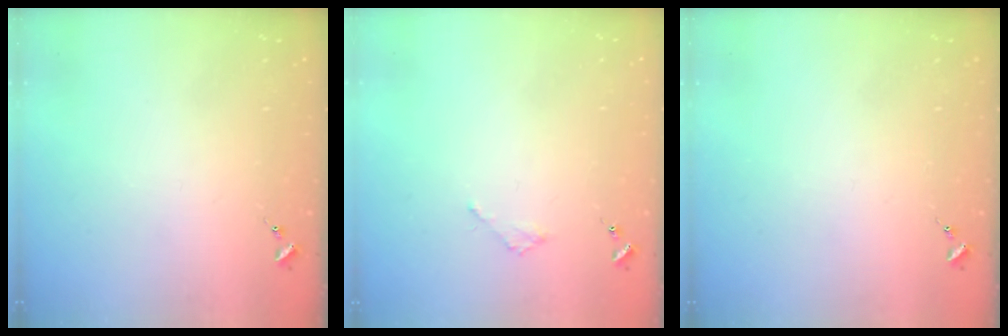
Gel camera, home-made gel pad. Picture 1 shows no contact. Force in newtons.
{"total": 1.8, "press": 1.8, "slide": 0.2}
{"total": 0.0}